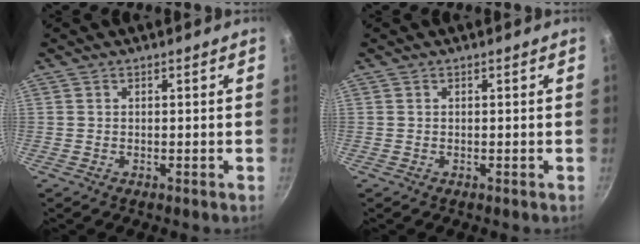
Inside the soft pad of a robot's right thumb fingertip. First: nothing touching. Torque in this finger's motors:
{"motor_torque": [-0.01, 0.01, 0.00, 0.00, 0.00]}